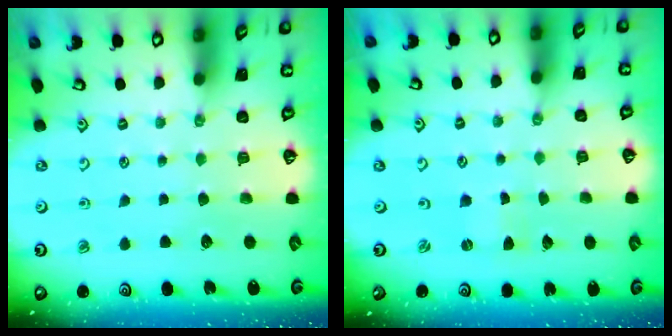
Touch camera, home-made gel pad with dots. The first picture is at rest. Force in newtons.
{"total": 0.0}